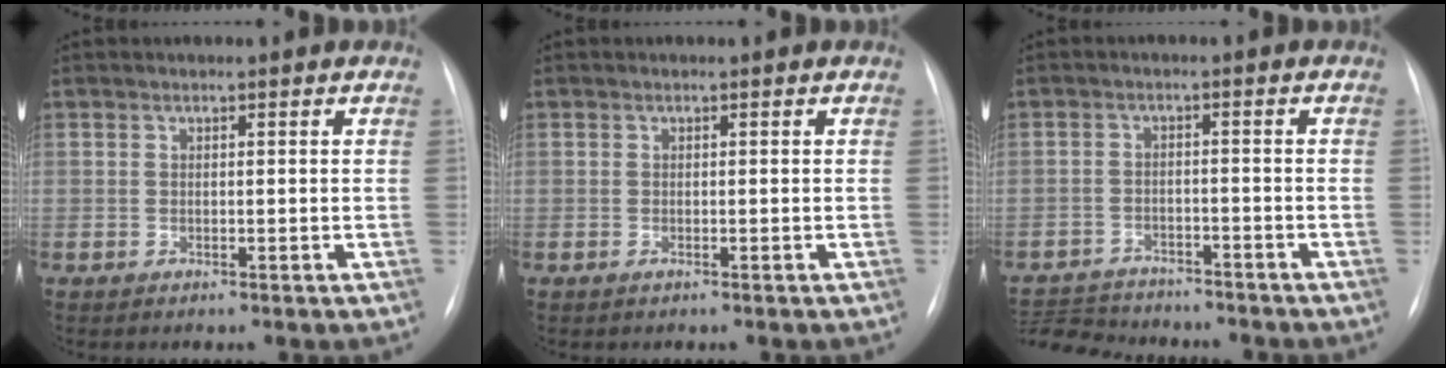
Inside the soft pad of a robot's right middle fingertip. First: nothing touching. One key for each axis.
{"total": 0.0}
{"total": 11.0, "fx": -10.3, "fy": 2.8, "fz": 2.8, "tx": -0.058, "ty": 0.003, "tz": -0.150}